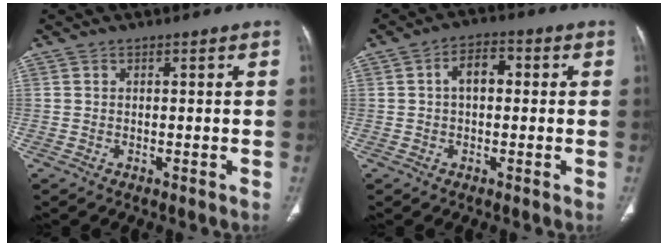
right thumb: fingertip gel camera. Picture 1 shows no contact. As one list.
[{"total": 5.3, "force": [0.6, 3.3, 4.1], "torque": [-0.064, 0.020, 0.002]}]